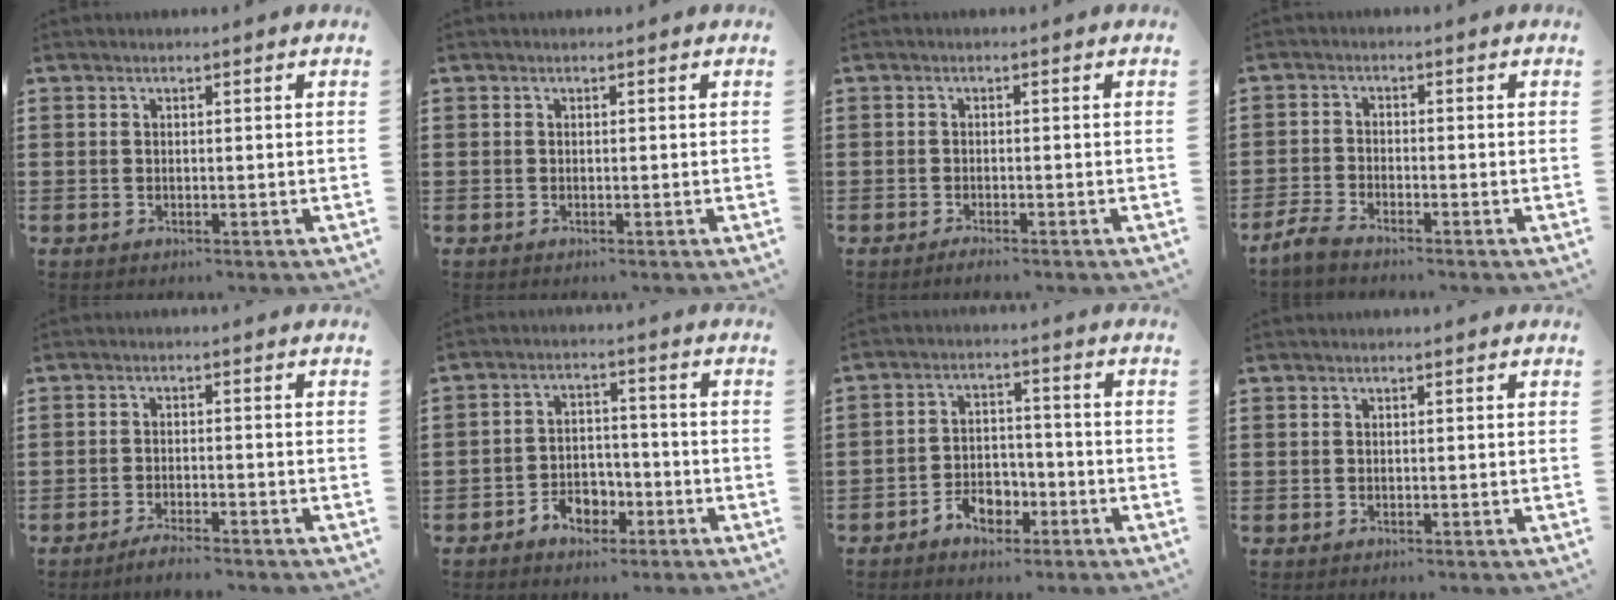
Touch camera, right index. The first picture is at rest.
{"total": 0.0}
{"total": 1.1, "force": [-1.1, -0.1, 0.4], "torque": [-0.009, -0.005, -0.020]}
{"total": 2.7, "force": [-2.5, 0.1, 0.9], "torque": [-0.032, -0.003, -0.054]}
{"total": 2.5, "force": [-2.4, -0.1, 0.8], "torque": [-0.014, 0.002, -0.046]}
{"total": 4.2, "force": [-2.7, 2.8, 1.8], "torque": [-0.033, 0.011, -0.051]}
{"total": 4.5, "force": [-2.9, 2.8, 2.1], "torque": [-0.036, 0.012, -0.055]}
{"total": 0.0}